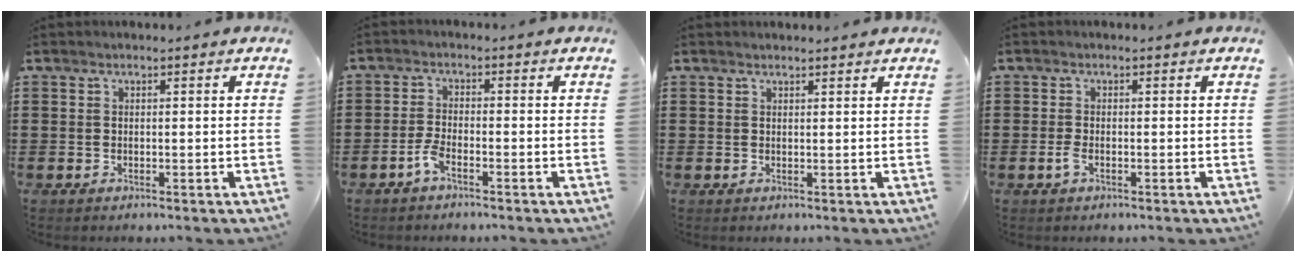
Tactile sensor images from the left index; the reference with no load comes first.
{"total": 2.9, "force": [-1.7, 0.5, 2.3], "torque": [-0.062, -0.003, -0.037]}
{"total": 1.1, "force": [1.1, 0.0, 0.2], "torque": [-0.006, -0.002, 0.021]}
{"total": 1.6, "force": [-0.6, 0.5, 1.4], "torque": [-0.041, -0.007, -0.014]}